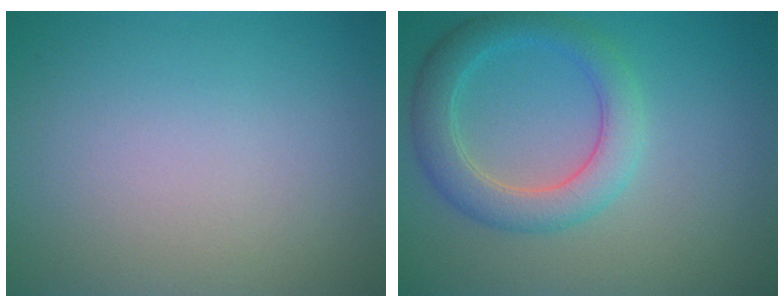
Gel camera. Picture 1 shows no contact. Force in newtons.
{"total": 4.2, "press": 4.2, "slide": 0.1}